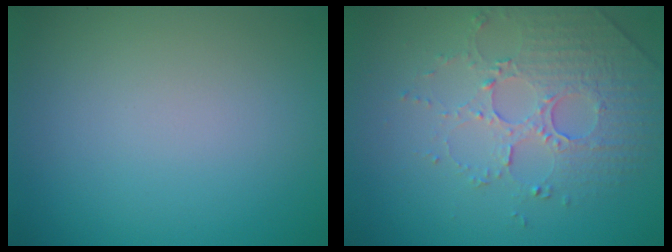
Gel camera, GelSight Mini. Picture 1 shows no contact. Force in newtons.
{"total": 5.0, "press": 3.5, "slide": 3.6}